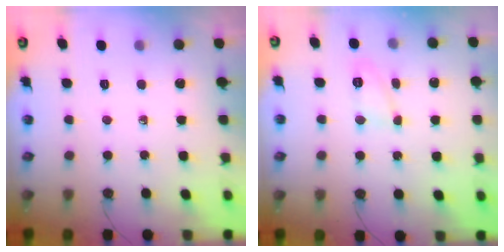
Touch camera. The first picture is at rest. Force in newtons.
{"total": 6.6, "press": 6.6, "slide": 0.5}